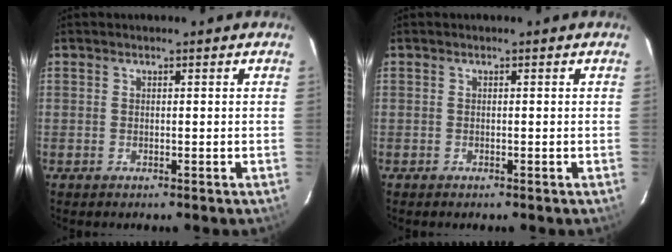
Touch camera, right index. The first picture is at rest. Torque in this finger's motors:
{"motor_torque": [-0.16, -0.05, -0.03, 0.00]}